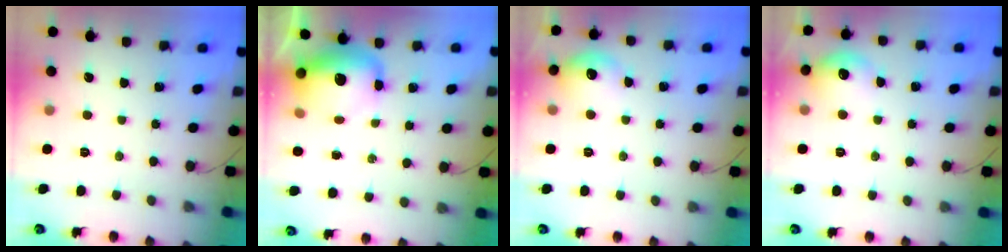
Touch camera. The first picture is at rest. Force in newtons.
{"total": 13.8, "press": 13.5, "slide": 2.9}
{"total": 8.6, "press": 8.5, "slide": 1.3}
{"total": 8.6, "press": 8.5, "slide": 1.3}